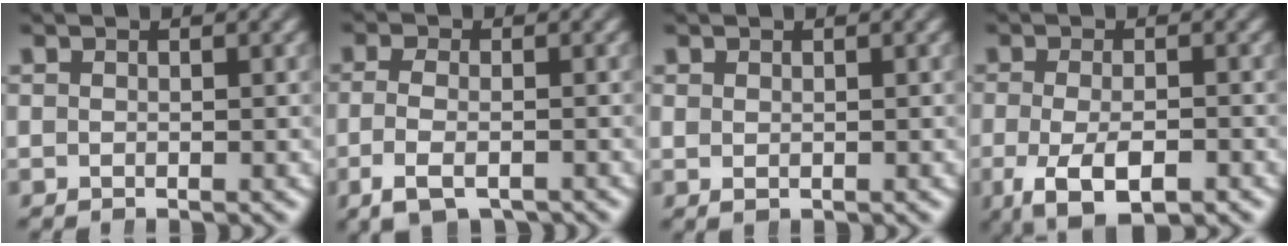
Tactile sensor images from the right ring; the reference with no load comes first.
{"total": 3.4, "force": [-1.9, 1.5, 2.4], "torque": [-0.051, -0.015, -0.021]}
{"total": 0.6, "force": [0.4, -0.2, 0.5], "torque": [-0.003, -0.005, 0.015]}
{"total": 7.0, "force": [-3.5, 3.2, 5.2], "torque": [-0.096, -0.033, -0.034]}